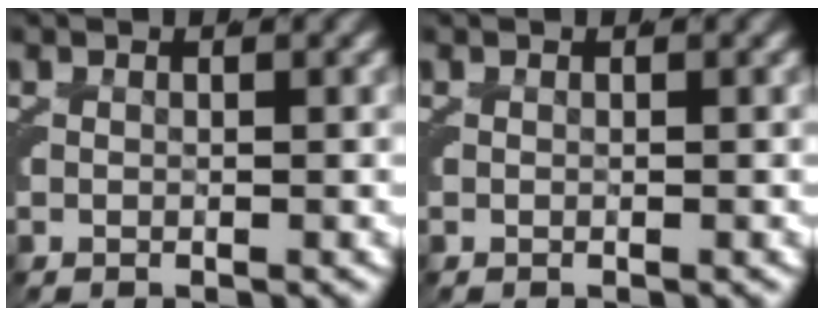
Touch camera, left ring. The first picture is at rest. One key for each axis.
{"total": 0.0}